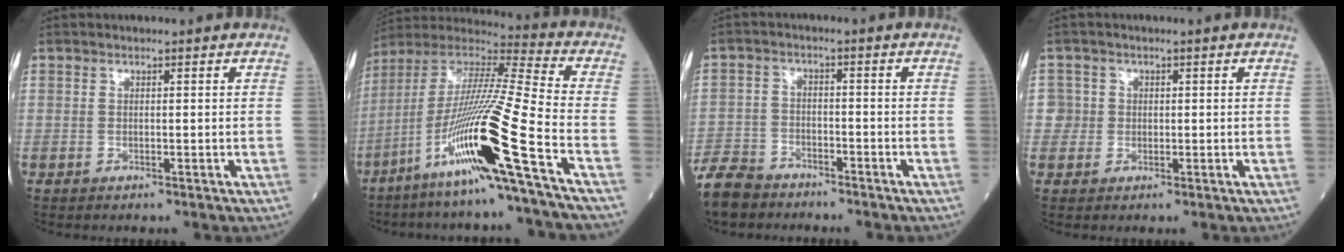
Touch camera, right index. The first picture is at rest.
{"total": 20.2, "force": [-9.3, -1.8, 17.9], "torque": [-0.373, -0.034, -0.184]}
{"total": 7.3, "force": [-6.5, 2.9, 1.9], "torque": [-0.044, -0.013, -0.122]}
{"total": 2.4, "force": [0.1, 2.4, -0.3], "torque": [0.023, 0.007, -0.004]}